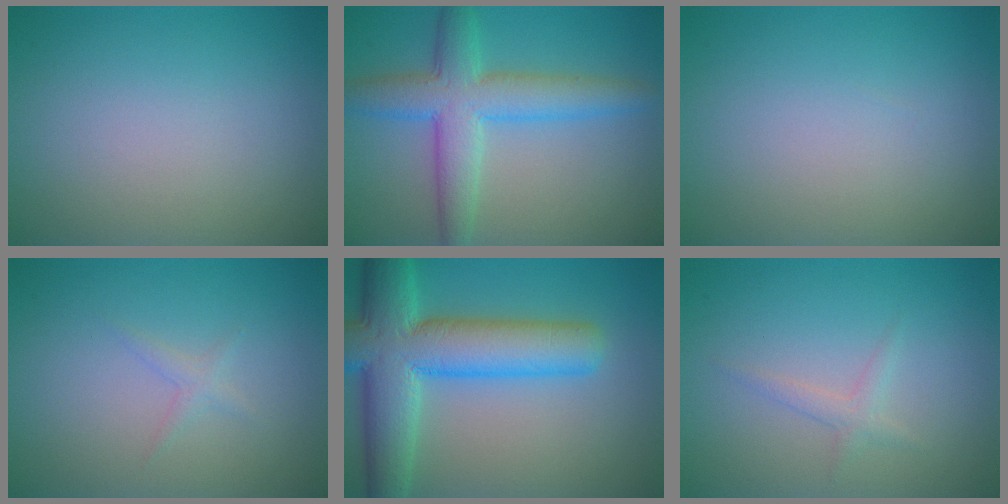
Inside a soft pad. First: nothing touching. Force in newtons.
{"total": 6.1, "press": 6.1, "slide": 0.1}
{"total": 0.0}
{"total": 0.9, "press": 0.9, "slide": 0.0}
{"total": 10.1, "press": 10.1, "slide": 0.6}
{"total": 1.2, "press": 1.2, "slide": 0.1}